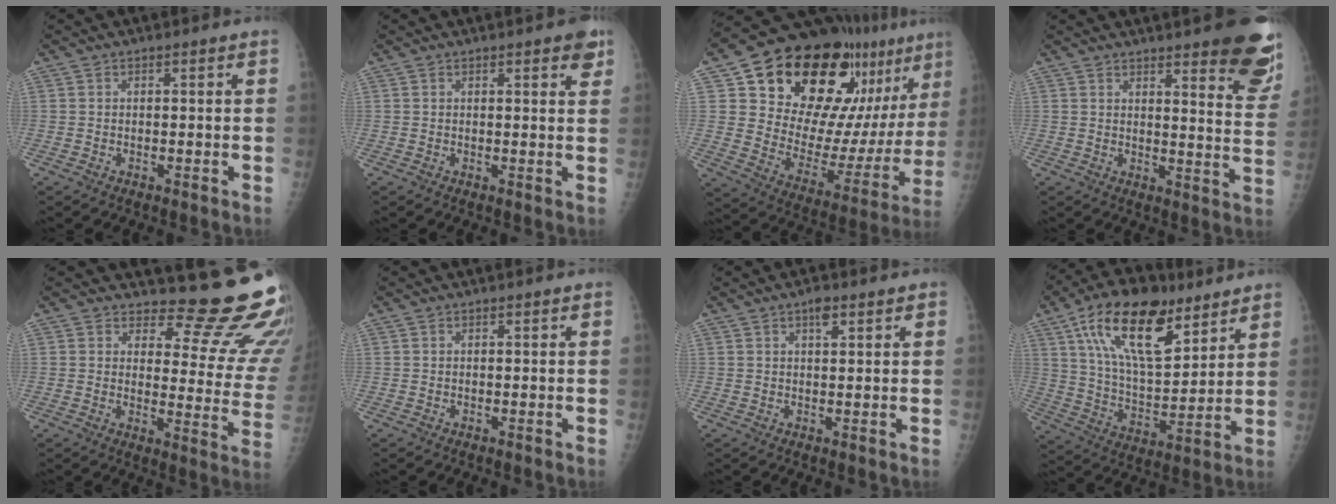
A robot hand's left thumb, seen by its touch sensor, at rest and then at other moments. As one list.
[{"total": 3.6, "force": [2.0, 1.1, 2.7], "torque": [-0.023, -0.006, 0.020]}, {"total": 27.6, "force": [15.9, 12.7, 18.7], "torque": [-0.234, -0.049, 0.247]}, {"total": 16.2, "force": [11.2, 3.4, 11.3], "torque": [-0.111, -0.070, 0.129]}, {"total": 15.5, "force": [14.4, 3.5, 4.8], "torque": [-0.016, -0.167, 0.156]}, {"total": 0.0}, {"total": 2.5, "force": [1.4, 1.0, 1.8], "torque": [-0.023, -0.003, 0.021]}, {"total": 21.0, "force": [11.6, 9.6, 14.6], "torque": [-0.227, -0.042, 0.206]}]